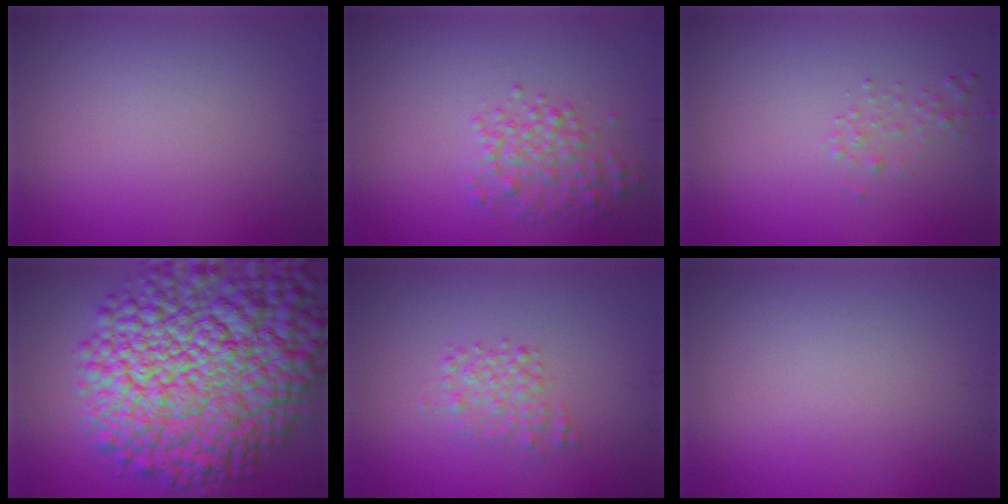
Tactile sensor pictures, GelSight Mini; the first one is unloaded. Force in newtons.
{"total": 2.6, "press": 2.6, "slide": 0.0}
{"total": 1.0, "press": 1.0, "slide": 0.0}
{"total": 16.7, "press": 16.7, "slide": 0.5}
{"total": 1.8, "press": 1.8, "slide": 0.0}
{"total": 0.0}